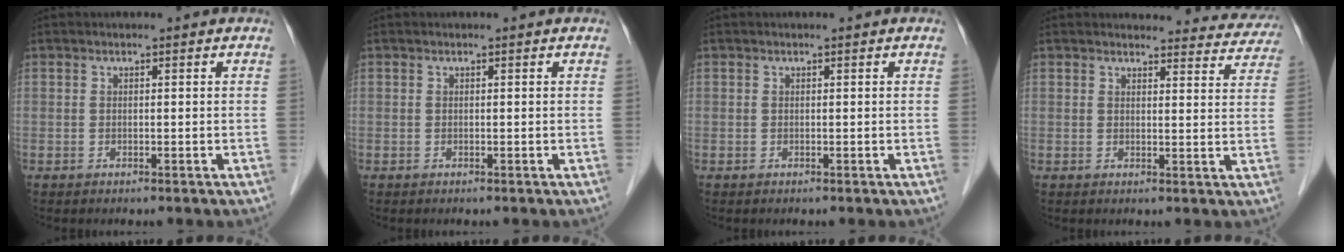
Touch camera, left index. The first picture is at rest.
{"total": 0.0}
{"total": 0.0}
{"total": 13.1, "force": [12.6, 3.1, 1.2], "torque": [0.027, -0.037, 0.111]}